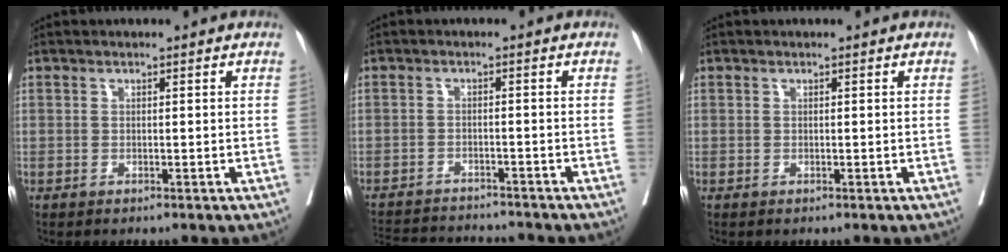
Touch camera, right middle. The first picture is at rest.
{"total": 10.9, "force": [-10.5, 1.2, 2.8], "torque": [-0.049, 0.000, -0.150]}
{"total": 0.0}